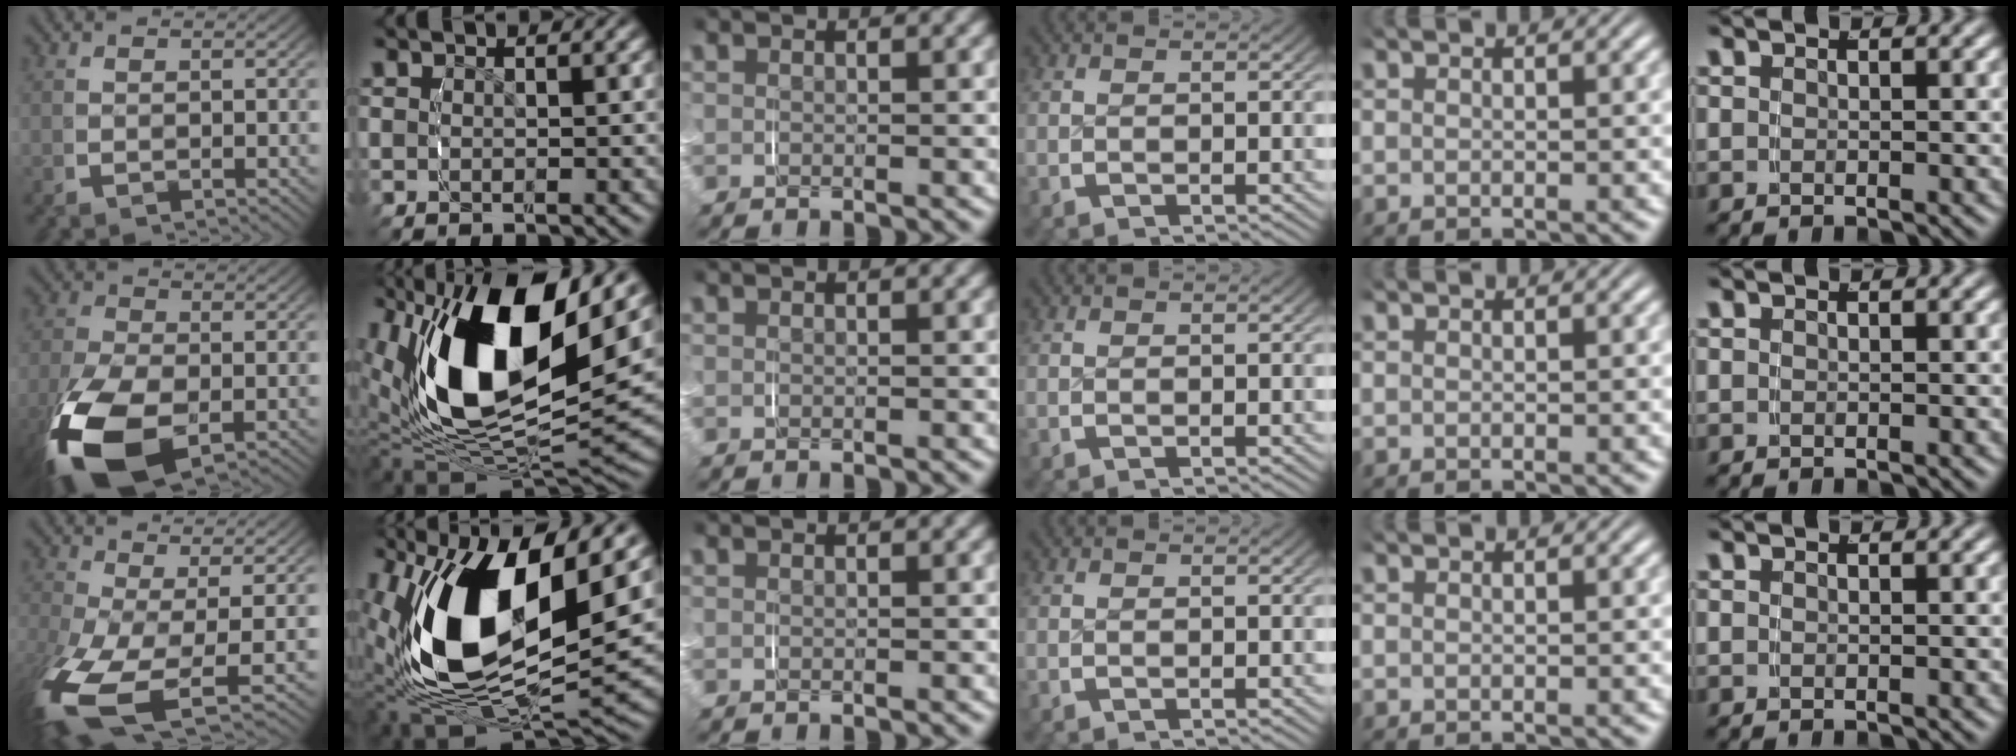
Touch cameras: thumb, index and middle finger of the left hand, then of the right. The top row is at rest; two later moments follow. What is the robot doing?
{"motion": "grasp_and_lifting", "object": "knife"}